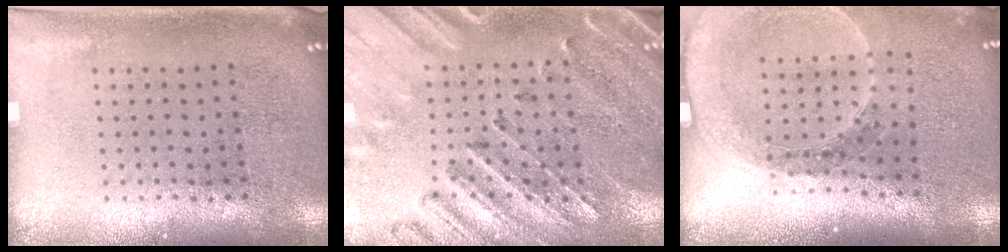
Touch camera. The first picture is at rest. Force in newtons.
{"total": 2.9, "press": 2.6, "slide": 1.1}
{"total": 1.5, "press": 1.5, "slide": 0.1}